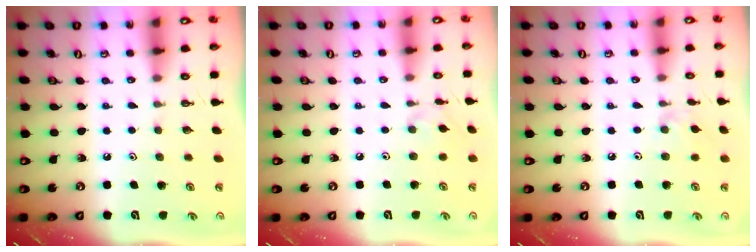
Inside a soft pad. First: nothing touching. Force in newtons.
{"total": 2.1, "press": 2.1, "slide": 0.4}
{"total": 2.9, "press": 2.8, "slide": 0.5}